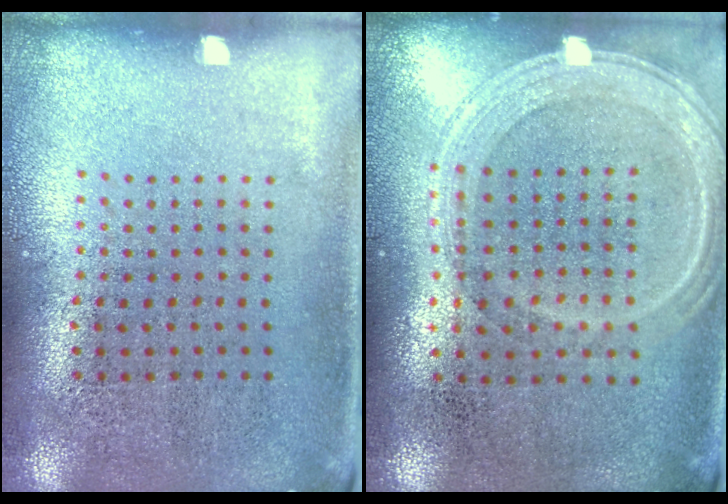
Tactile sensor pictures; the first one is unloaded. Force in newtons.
{"total": 1.2, "press": 1.2, "slide": 0.3}